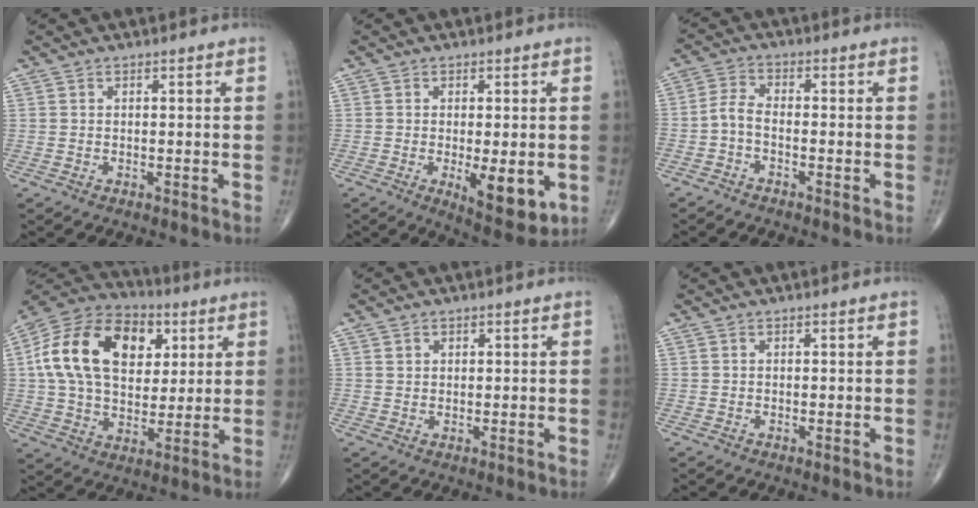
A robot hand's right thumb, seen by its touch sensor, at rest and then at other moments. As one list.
[{"total": 9.1, "force": [-2.0, 3.4, 8.2], "torque": [-0.109, -0.022, -0.023]}, {"total": 3.7, "force": [-1.8, 1.6, 2.8], "torque": [-0.063, 0.019, -0.043]}, {"total": 22.5, "force": [5.6, 14.8, 16.0], "torque": [-0.273, 0.007, 0.090]}, {"total": 1.5, "force": [0.6, 1.3, 0.5], "torque": [0.000, -0.002, 0.009]}, {"total": 0.0}]